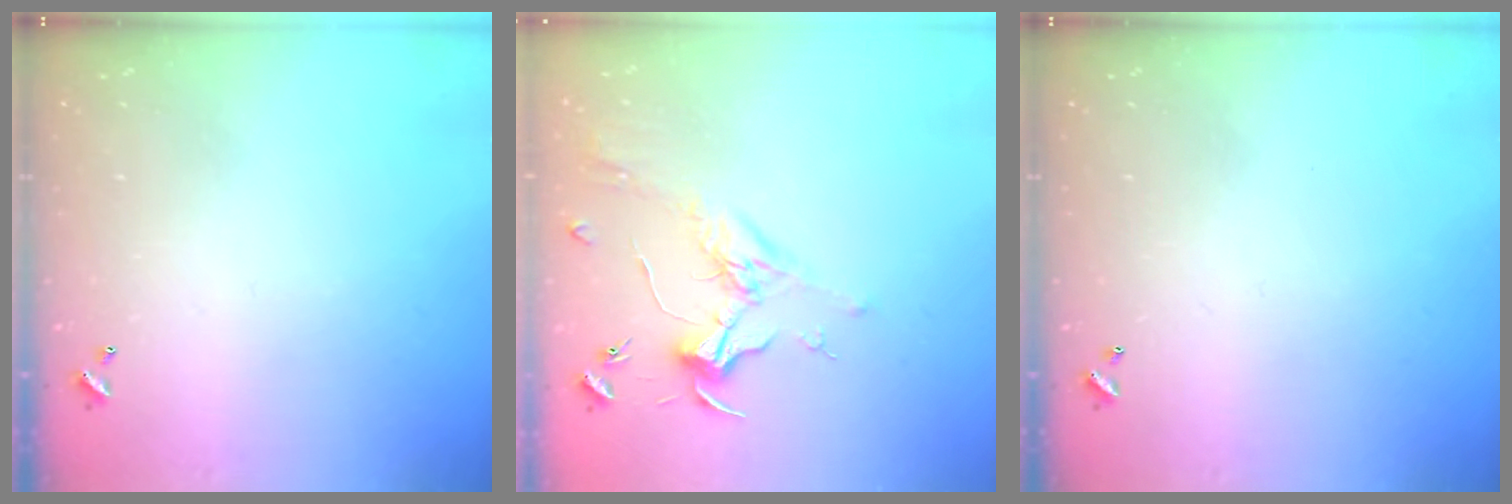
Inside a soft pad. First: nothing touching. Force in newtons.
{"total": 1.7, "press": 1.5, "slide": 0.7}
{"total": 0.0}